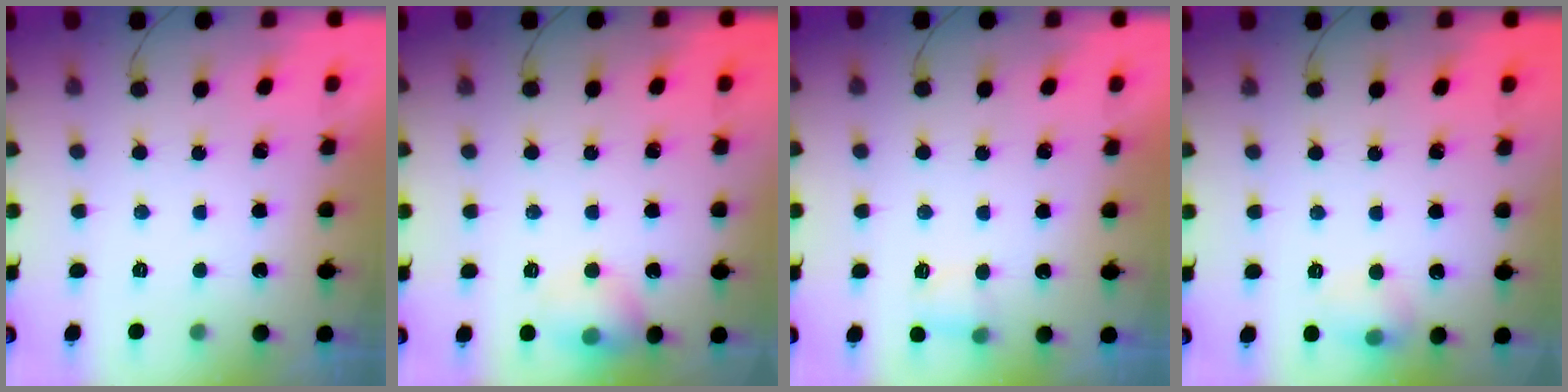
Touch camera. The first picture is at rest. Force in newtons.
{"total": 8.1, "press": 8.0, "slide": 1.5}
{"total": 4.7, "press": 4.4, "slide": 1.6}
{"total": 7.7, "press": 7.6, "slide": 1.2}